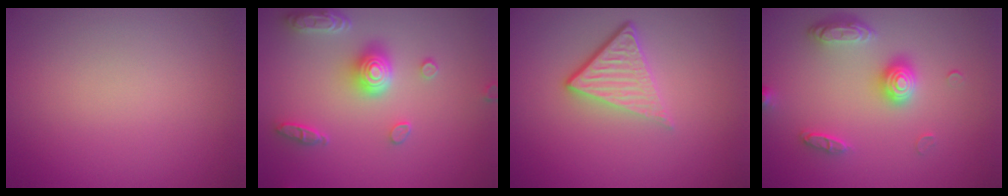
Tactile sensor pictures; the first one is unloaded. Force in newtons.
{"total": 4.5, "press": 3.8, "slide": 2.5}
{"total": 4.1, "press": 2.8, "slide": 3.1}
{"total": 3.3, "press": 2.9, "slide": 1.6}